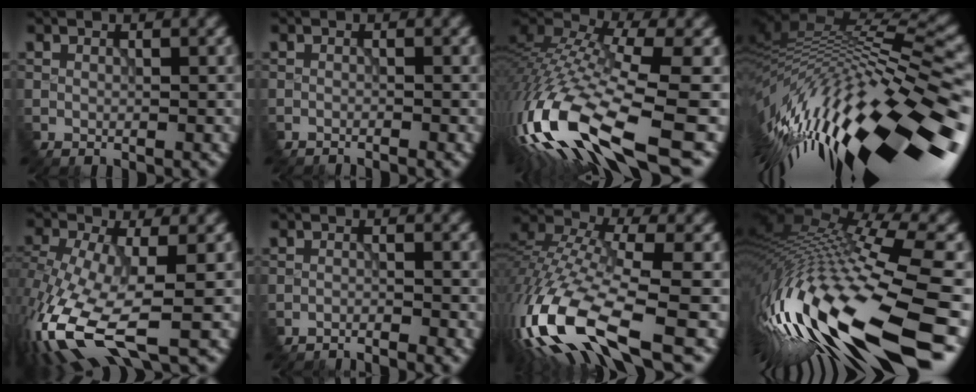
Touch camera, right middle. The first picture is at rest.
{"total": 1.8, "force": [-1.7, 0.0, 0.4], "torque": [-0.011, 0.008, -0.031]}
{"total": 14.4, "force": [-5.9, 4.4, 12.4], "torque": [-0.282, 0.004, -0.099]}
{"total": 16.3, "force": [-5.1, 4.8, 14.7], "torque": [-0.266, 0.005, -0.083]}
{"total": 10.6, "force": [-4.5, 3.8, 8.8], "torque": [-0.216, -0.018, -0.083]}
{"total": 3.6, "force": [-3.6, 0.1, 0.5], "torque": [-0.016, 0.000, -0.059]}
{"total": 14.2, "force": [-6.6, 5.5, 11.3], "torque": [-0.274, 0.009, -0.120]}
{"total": 18.1, "force": [-7.2, 4.4, 16.0], "torque": [-0.310, -0.006, -0.115]}